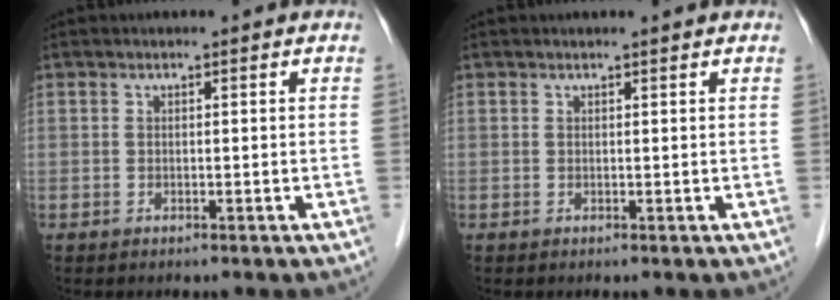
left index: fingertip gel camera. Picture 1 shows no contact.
{"total": 1.0, "force": [0.9, -0.1, 0.3], "torque": [-0.010, 0.002, 0.014]}